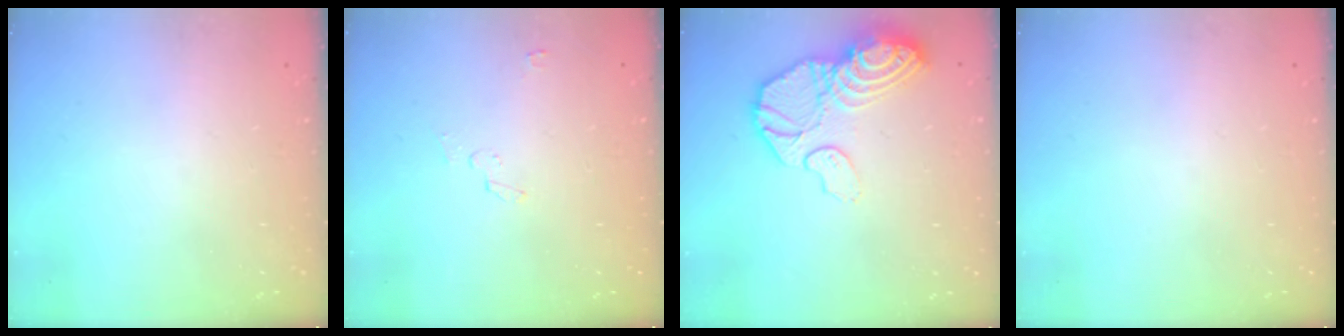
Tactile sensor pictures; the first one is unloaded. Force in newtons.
{"total": 2.5, "press": 2.5, "slide": 0.3}
{"total": 15.5, "press": 15.5, "slide": 1.4}
{"total": 0.0}